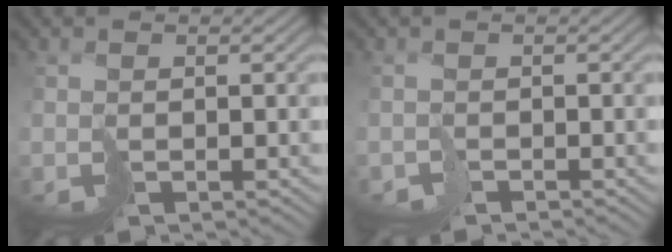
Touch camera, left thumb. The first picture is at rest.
{"total": 1.5, "force": [-1.3, 0.8, -0.3], "torque": [0.012, -0.005, -0.033]}